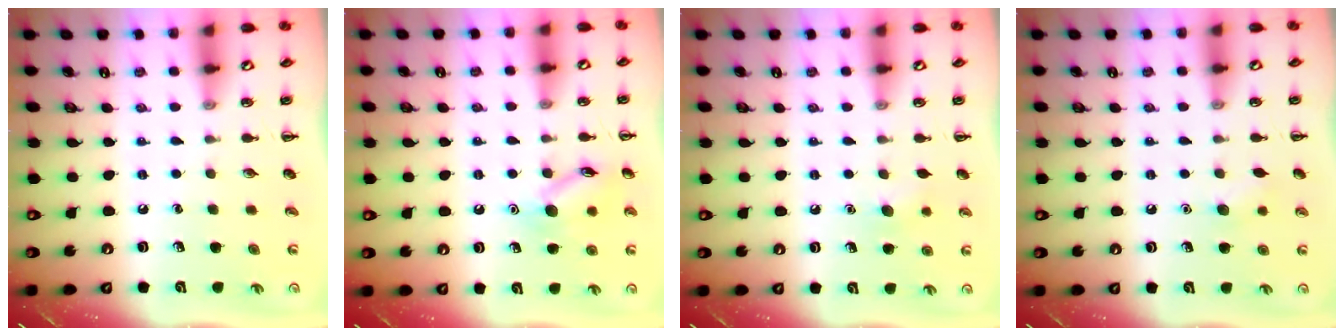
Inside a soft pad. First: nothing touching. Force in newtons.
{"total": 10.9, "press": 10.9, "slide": 0.5}
{"total": 6.2, "press": 6.0, "slide": 1.5}
{"total": 5.9, "press": 5.8, "slide": 1.4}